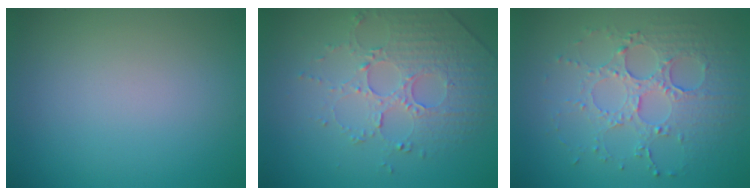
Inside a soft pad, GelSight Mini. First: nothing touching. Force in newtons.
{"total": 5.1, "press": 3.5, "slide": 3.7}
{"total": 4.0, "press": 3.6, "slide": 1.7}